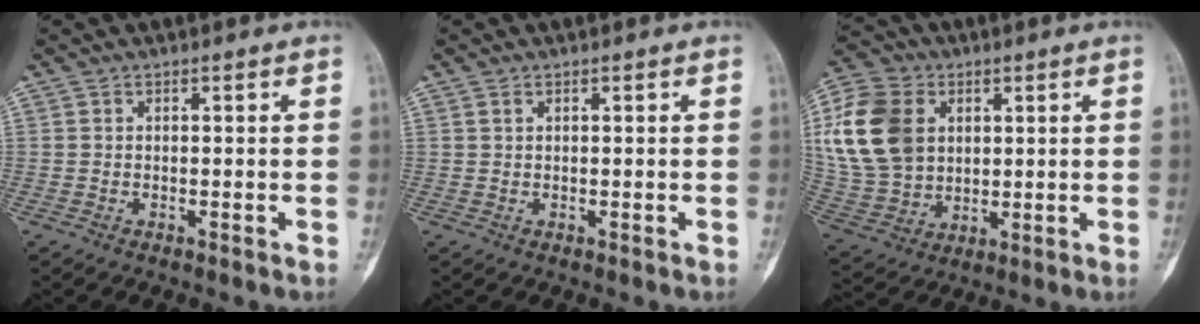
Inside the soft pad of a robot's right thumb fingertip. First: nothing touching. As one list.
[{"total": 0.5, "force": [0.3, 0.3, 0.3], "torque": [-0.007, 0.001, 0.007]}, {"total": 18.2, "force": [4.2, 13.6, 11.3], "torque": [-0.220, 0.001, 0.086]}]